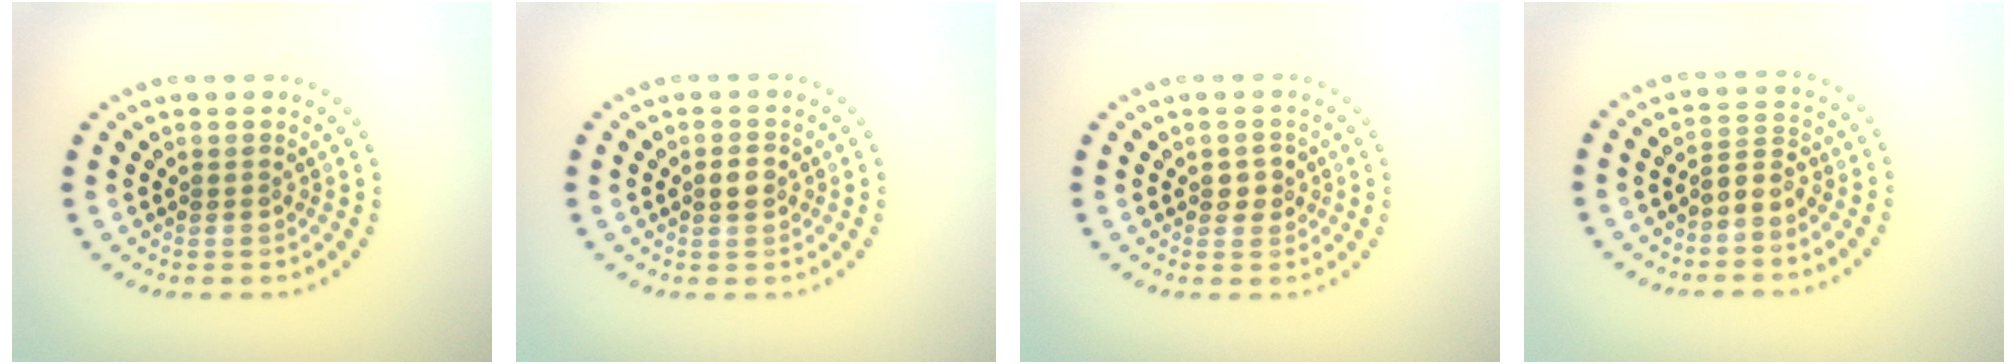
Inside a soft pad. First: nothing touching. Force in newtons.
{"total": 1.5, "press": 1.5, "slide": 0.2}
{"total": 1.4, "press": 1.3, "slide": 0.3}
{"total": 2.1, "press": 1.5, "slide": 1.5}